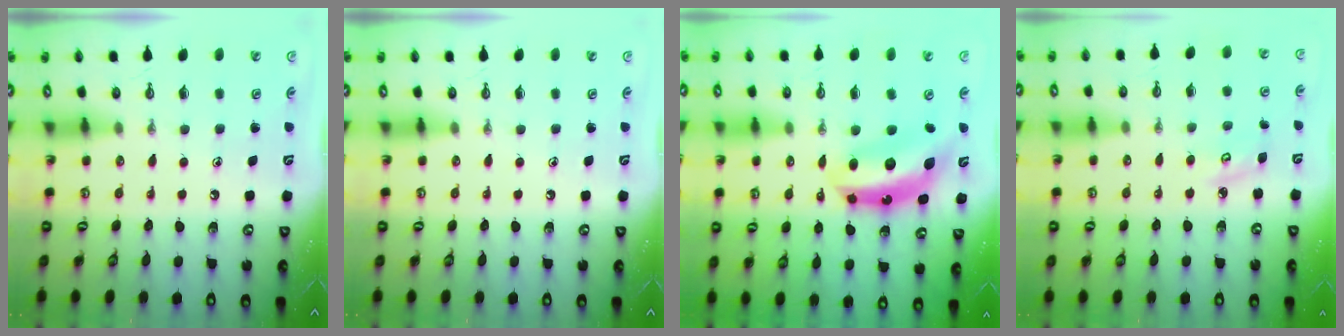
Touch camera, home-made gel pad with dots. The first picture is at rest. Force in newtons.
{"total": 0.0}
{"total": 7.9, "press": 7.9, "slide": 0.3}
{"total": 3.8, "press": 3.8, "slide": 0.3}